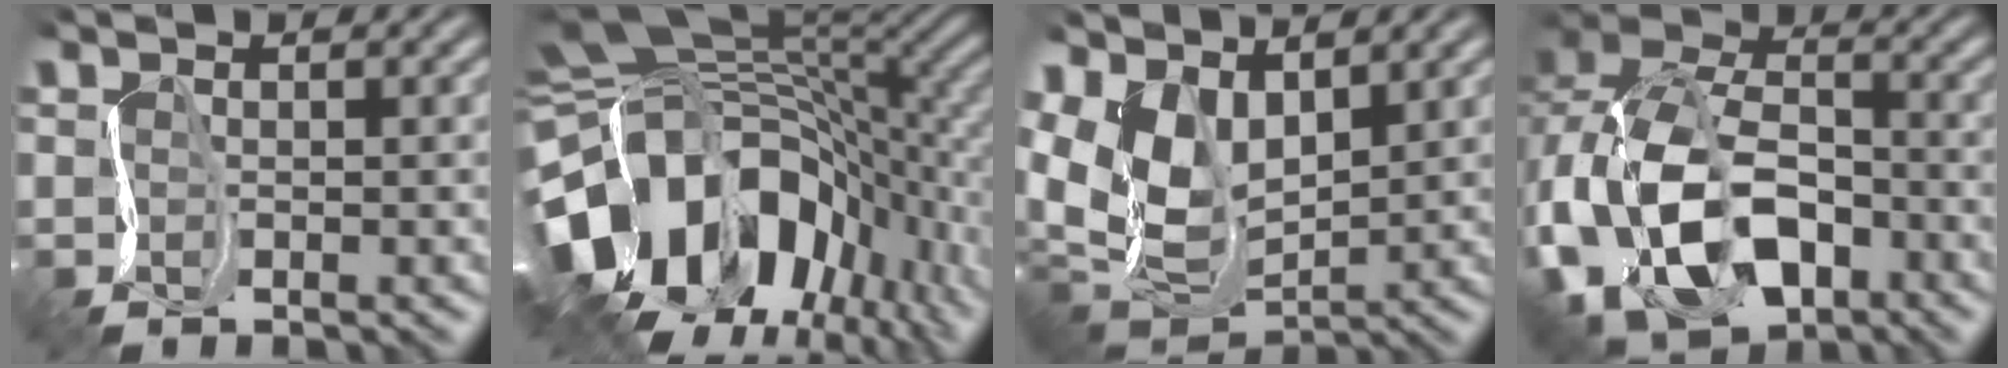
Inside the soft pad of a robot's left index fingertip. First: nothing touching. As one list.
[{"total": 15.9, "force": [-7.4, 10.3, 9.6], "torque": [-0.198, -0.010, -0.125]}, {"total": 6.9, "force": [2.2, 4.7, 4.6], "torque": [-0.112, -0.007, 0.042]}, {"total": 11.4, "force": [-4.4, 7.8, 7.0], "torque": [-0.163, -0.010, -0.088]}]